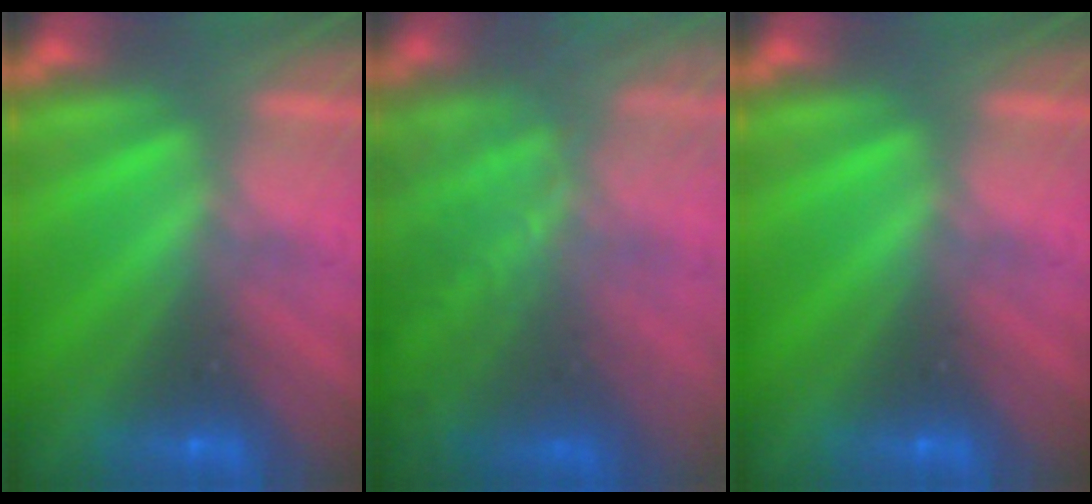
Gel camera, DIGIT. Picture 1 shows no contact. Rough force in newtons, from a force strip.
{"total": 7.1}
{"total": 0.0}